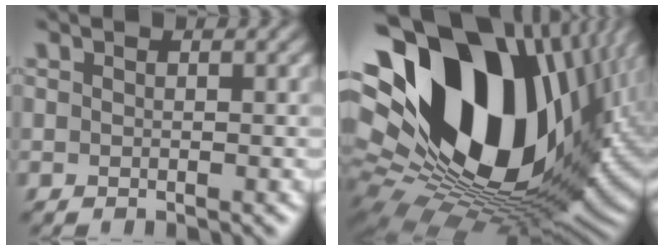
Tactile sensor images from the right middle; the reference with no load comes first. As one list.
[{"total": 21.2, "force": [5.0, 14.2, 15.0], "torque": [-0.292, -0.013, 0.102]}]